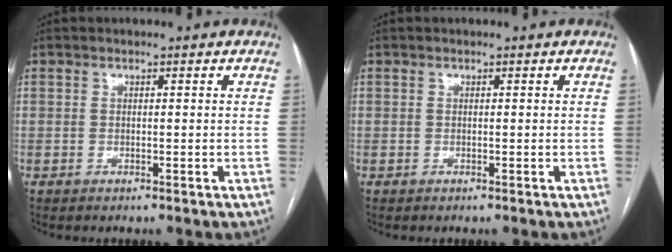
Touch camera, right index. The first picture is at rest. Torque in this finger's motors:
{"motor_torque": [0.02, 0.02, 0.00, 0.00]}